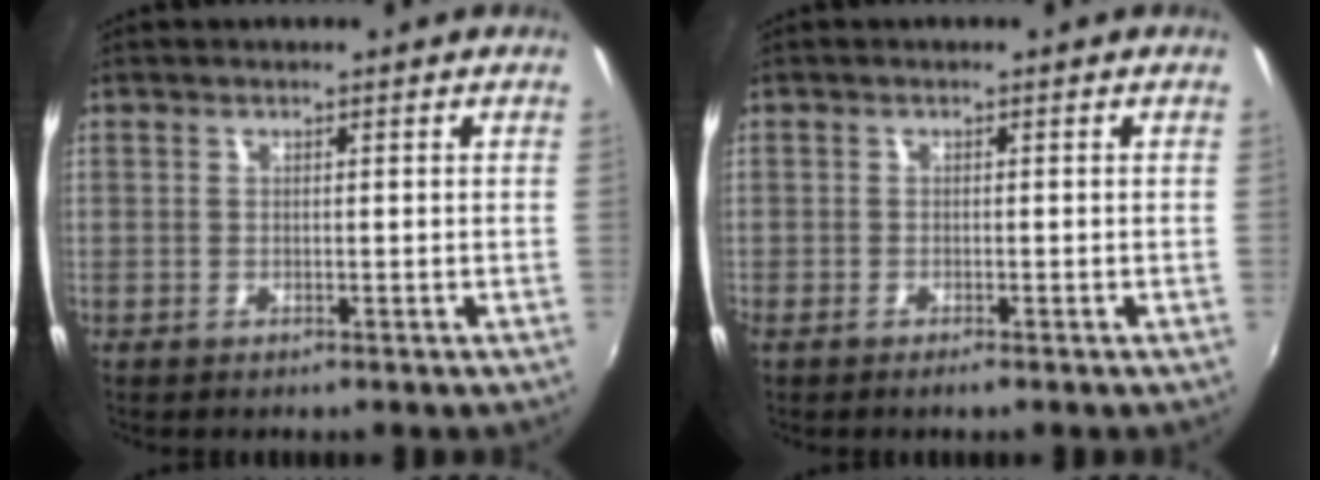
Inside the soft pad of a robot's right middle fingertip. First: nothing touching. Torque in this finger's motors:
{"motor_torque": [0.02, -0.07, 0.06, 0.02]}